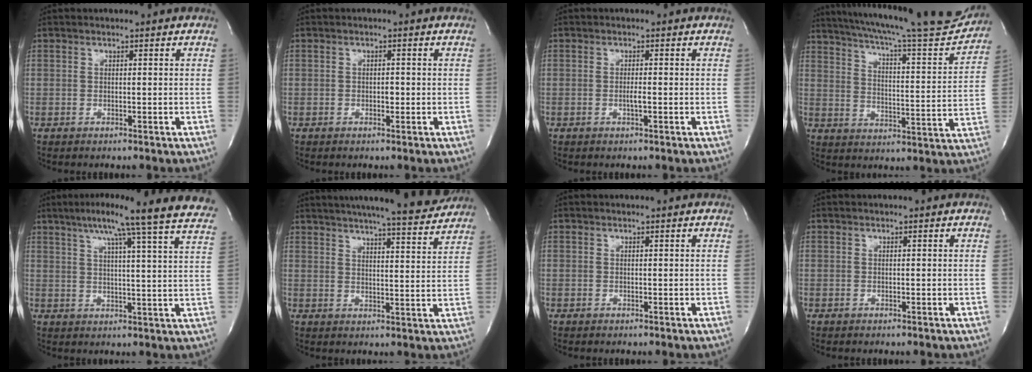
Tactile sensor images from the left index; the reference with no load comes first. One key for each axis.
{"total": 0.9, "fx": -0.4, "fy": 0.5, "fz": 0.7, "tx": -0.011, "ty": -0.001, "tz": -0.008}
{"total": 1.1, "fx": -0.5, "fy": -0.1, "fz": 1.0, "tx": -0.022, "ty": -0.004, "tz": -0.009}
{"total": 24.3, "fx": 21.9, "fy": 1.5, "fz": 10.5, "tx": -0.172, "ty": -0.049, "tz": 0.288}
{"total": 21.8, "fx": 18.4, "fy": -1.8, "fz": 11.5, "tx": -0.183, "ty": -0.031, "tz": 0.222}
{"total": 18.3, "fx": 16.6, "fy": 0.9, "fz": 7.5, "tx": -0.117, "ty": -0.021, "tz": 0.213}
{"total": 0.0}
{"total": 0.0}